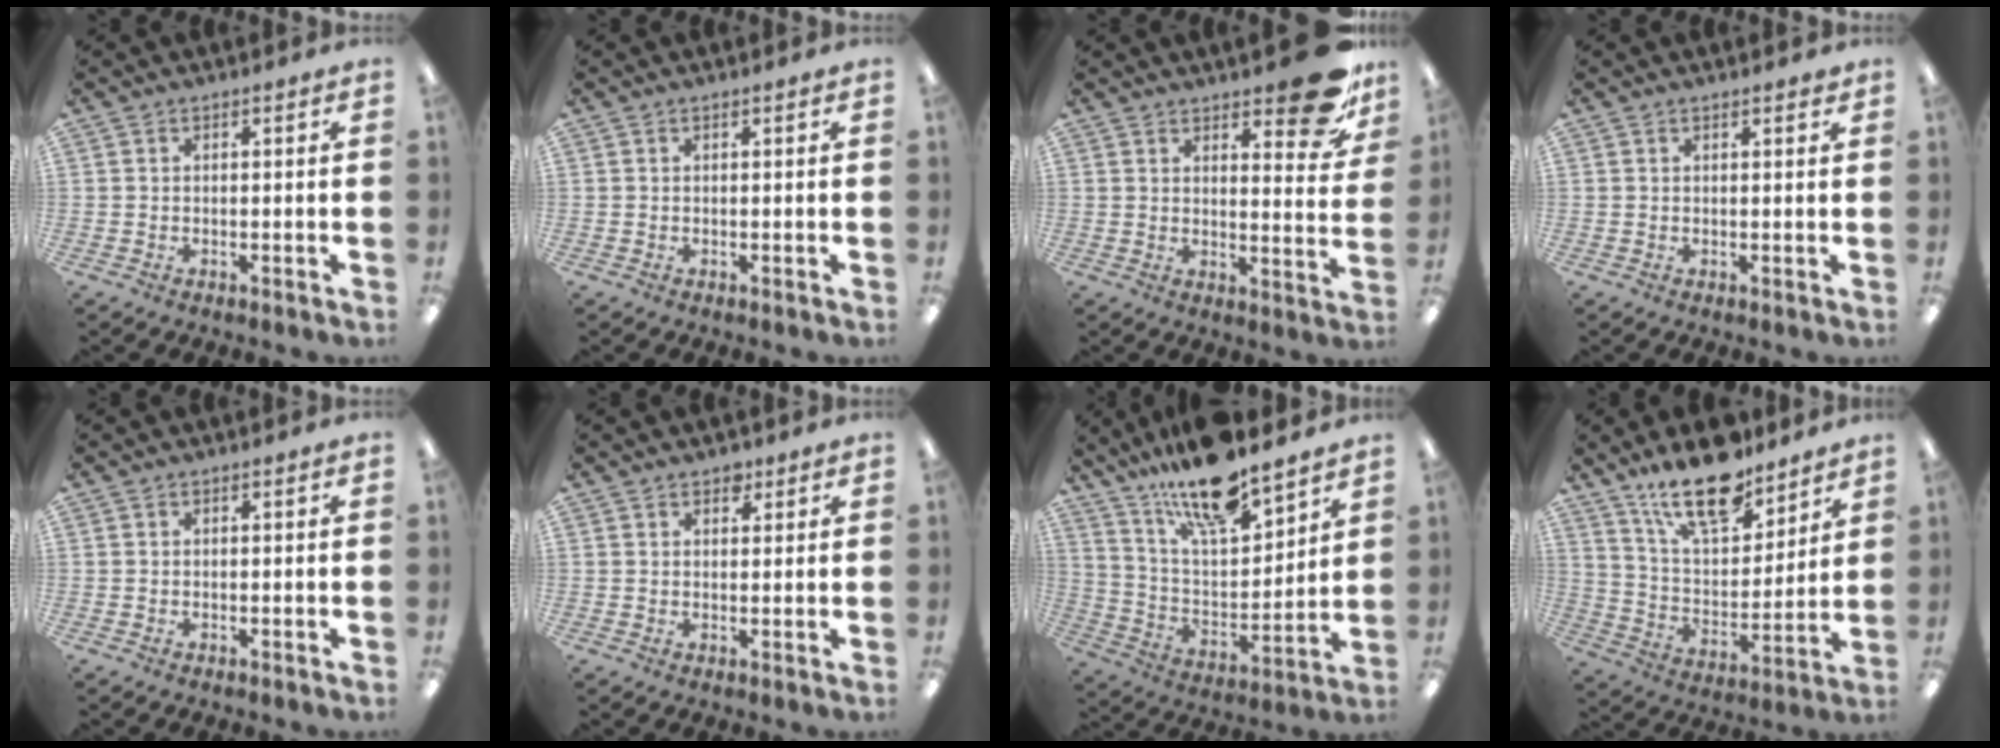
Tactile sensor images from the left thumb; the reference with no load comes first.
{"total": 0.0}
{"total": 13.4, "force": [9.5, 4.5, 8.3], "torque": [-0.093, -0.065, 0.156]}
{"total": 1.1, "force": [1.0, 0.2, 0.5], "torque": [-0.002, -0.003, 0.017]}
{"total": 0.0}
{"total": 2.5, "force": [1.9, 1.4, 0.8], "torque": [-0.001, -0.006, 0.032]}
{"total": 17.1, "force": [14.6, 4.1, 7.9], "torque": [-0.155, -0.094, 0.255]}
{"total": 18.6, "force": [14.2, 7.0, 9.8], "torque": [-0.172, -0.078, 0.246]}